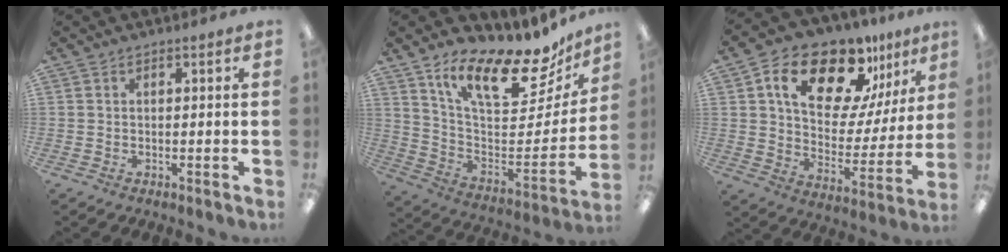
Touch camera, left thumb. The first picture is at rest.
{"total": 20.9, "force": [14.3, 7.9, 13.0], "torque": [-0.183, -0.102, 0.239]}
{"total": 19.4, "force": [12.9, 9.7, 10.8], "torque": [-0.172, -0.073, 0.219]}